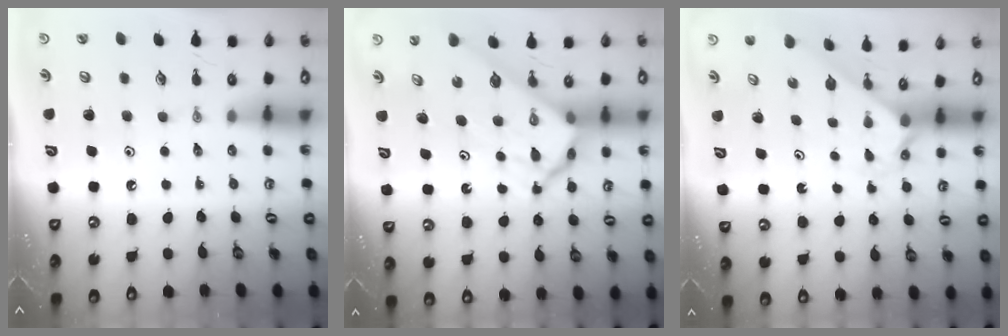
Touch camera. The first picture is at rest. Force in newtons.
{"total": 9.5, "press": 9.4, "slide": 0.7}
{"total": 1.9, "press": 1.9, "slide": 0.2}